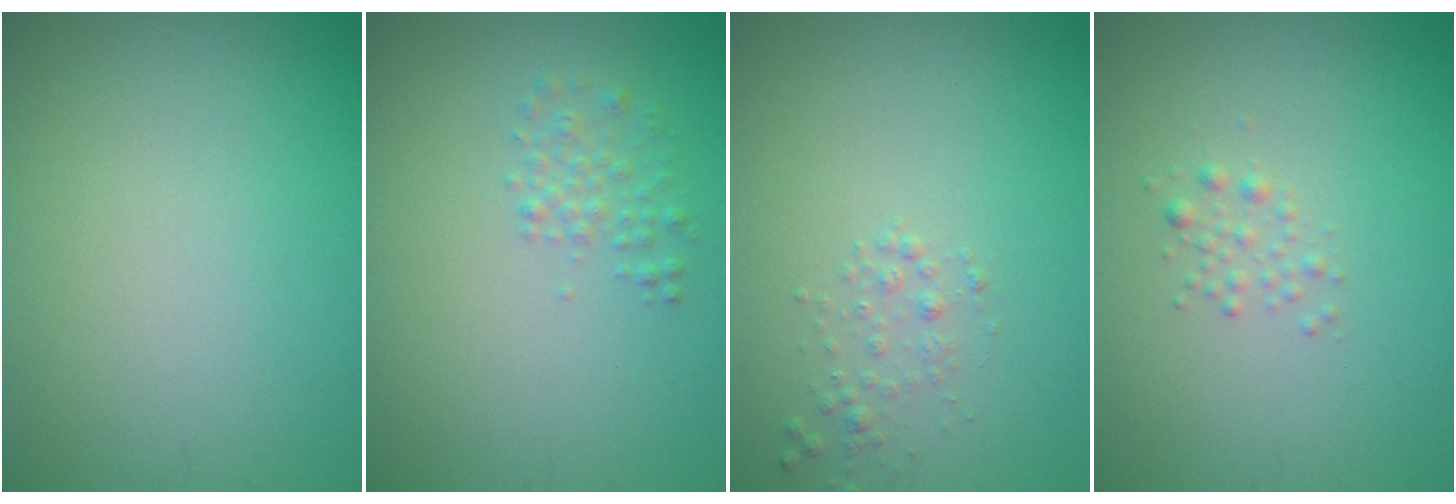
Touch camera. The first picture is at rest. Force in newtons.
{"total": 1.5, "press": 1.5, "slide": 0.1}
{"total": 1.2, "press": 1.2, "slide": 0.1}
{"total": 1.1, "press": 1.1, "slide": 0.0}